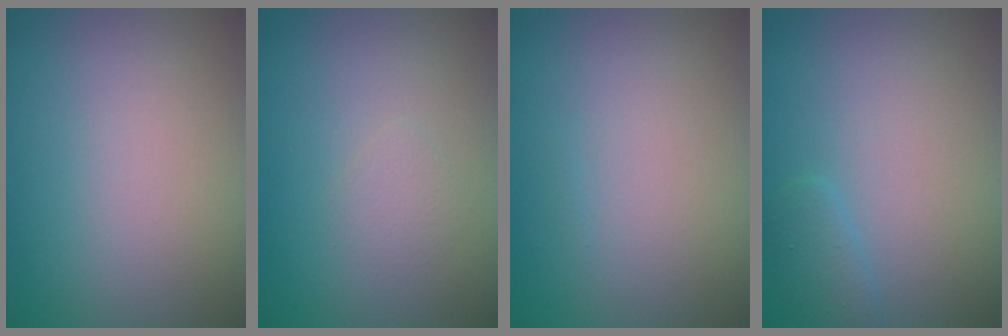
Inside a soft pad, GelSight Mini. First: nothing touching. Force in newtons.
{"total": 0.9, "press": 0.9, "slide": 0.1}
{"total": 0.0}
{"total": 1.3, "press": 1.3, "slide": 0.2}